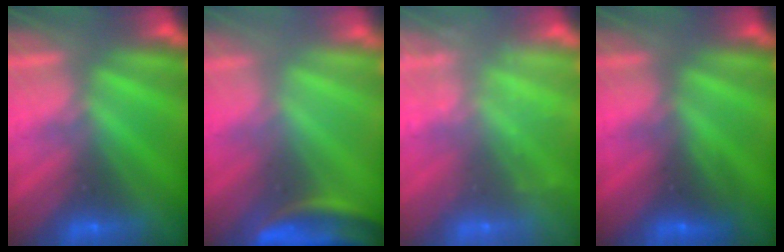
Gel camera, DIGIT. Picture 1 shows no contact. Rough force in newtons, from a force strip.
{"total": 3.9}
{"total": 2.3}
{"total": 2.5}